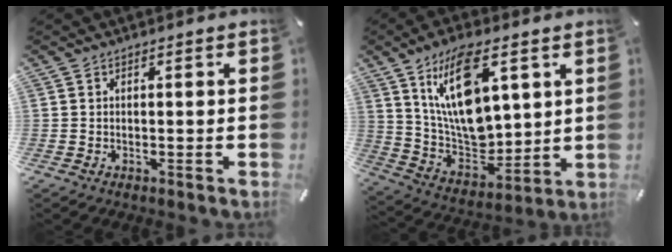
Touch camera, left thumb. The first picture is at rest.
{"total": 17.6, "force": [7.8, 9.4, 12.7], "torque": [-0.259, -0.032, 0.134]}